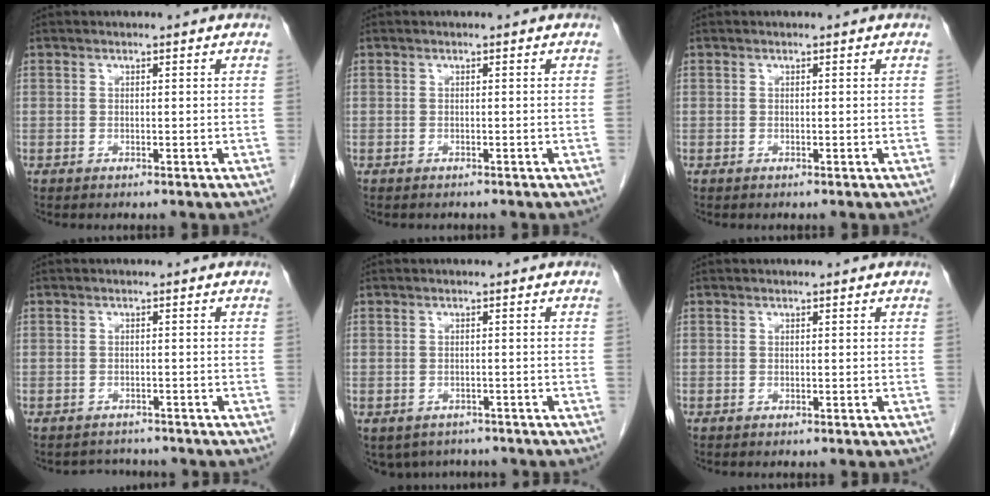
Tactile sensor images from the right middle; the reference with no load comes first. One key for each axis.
{"total": 1.6, "fx": -1.4, "fy": 0.6, "fz": 0.4, "tx": -0.009, "ty": -0.002, "tz": -0.015}
{"total": 0.0}
{"total": 2.5, "fx": -2.3, "fy": 1.0, "fz": -0.4, "tx": 0.001, "ty": -0.002, "tz": -0.035}
{"total": 5.9, "fx": -4.7, "fy": 3.3, "fz": 1.1, "tx": -0.009, "ty": 0.001, "tz": -0.058}
{"total": 0.0}